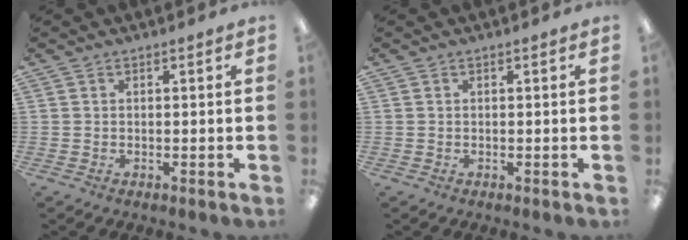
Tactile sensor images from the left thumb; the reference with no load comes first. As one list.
[{"total": 0.0}]